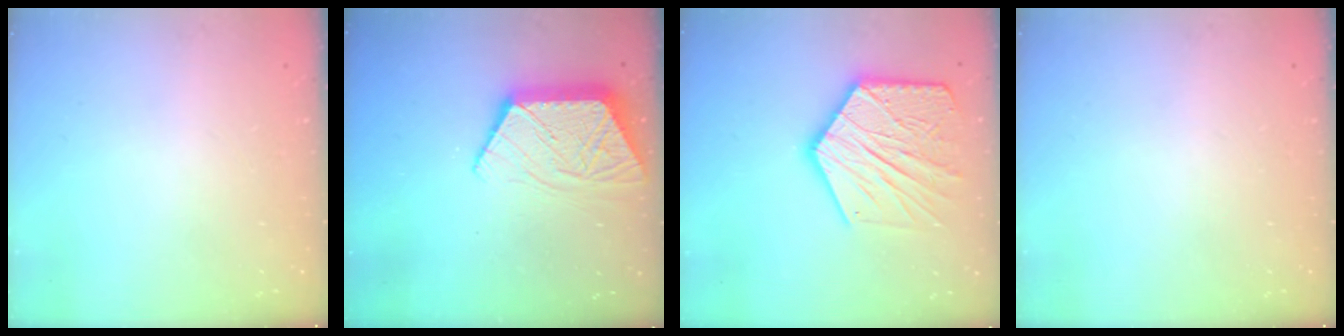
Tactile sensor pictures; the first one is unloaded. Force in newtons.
{"total": 13.1, "press": 13.1, "slide": 1.0}
{"total": 21.6, "press": 21.6, "slide": 1.6}
{"total": 0.0}